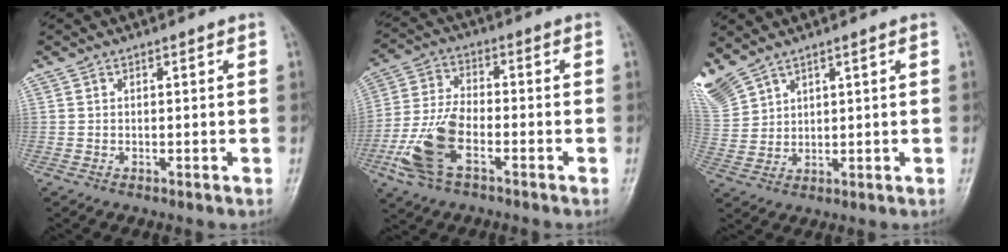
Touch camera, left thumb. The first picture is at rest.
{"total": 11.3, "force": [-4.5, 5.6, 8.8], "torque": [-0.193, 0.019, -0.089]}
{"total": 9.5, "force": [6.8, 4.9, 4.4], "torque": [-0.119, -0.005, 0.154]}